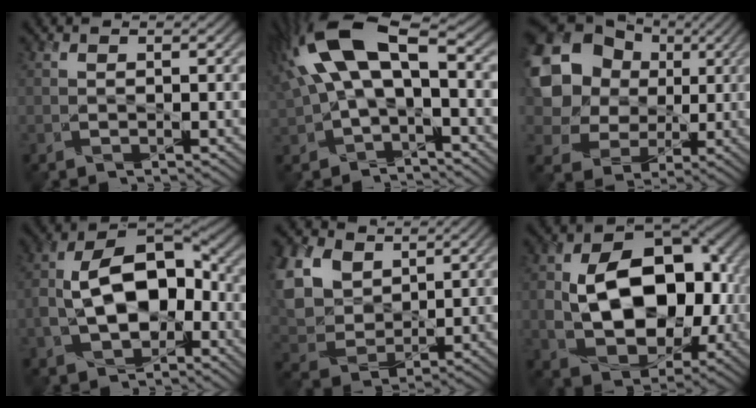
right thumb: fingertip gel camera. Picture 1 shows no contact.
{"total": 14.7, "force": [2.2, 7.6, 12.4], "torque": [-0.277, 0.014, 0.036]}
{"total": 16.5, "force": [4.4, 13.8, 7.9], "torque": [-0.233, 0.038, 0.090]}
{"total": 11.9, "force": [-2.1, 7.2, 9.2], "torque": [-0.179, 0.004, -0.040]}
{"total": 11.7, "force": [5.6, 8.1, 6.5], "torque": [-0.200, 0.029, 0.100]}
{"total": 14.5, "force": [-1.1, 9.9, 10.6], "torque": [-0.177, -0.004, -0.008]}